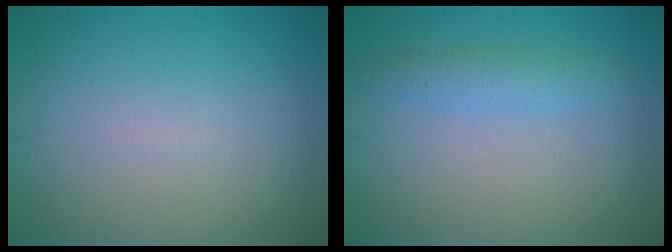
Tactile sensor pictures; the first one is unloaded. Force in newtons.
{"total": 2.0, "press": 2.0, "slide": 0.1}